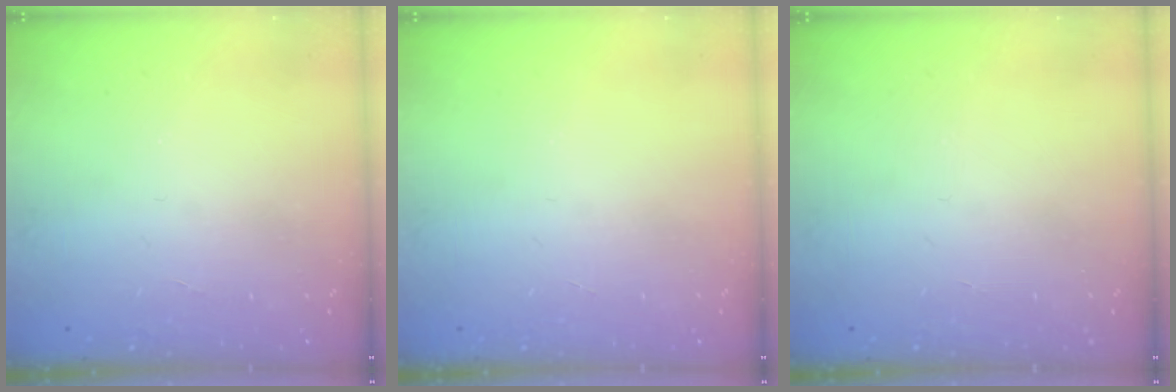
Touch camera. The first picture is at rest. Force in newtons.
{"total": 0.0}
{"total": 0.0}